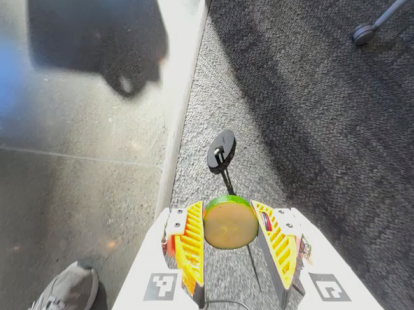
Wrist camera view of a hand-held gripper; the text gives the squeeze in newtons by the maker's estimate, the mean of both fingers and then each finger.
{"total": 7.9, "left": 7.8, "right": 7.9}